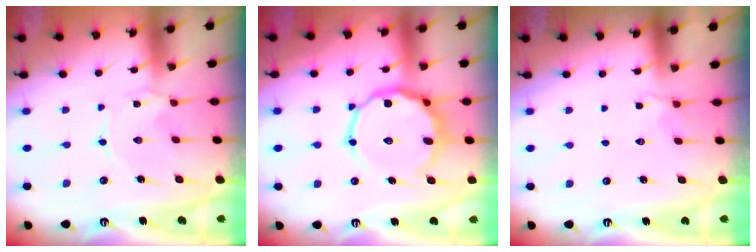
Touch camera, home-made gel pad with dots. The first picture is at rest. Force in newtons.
{"total": 13.0, "press": 12.9, "slide": 1.7}
{"total": 2.7, "press": 2.1, "slide": 1.8}